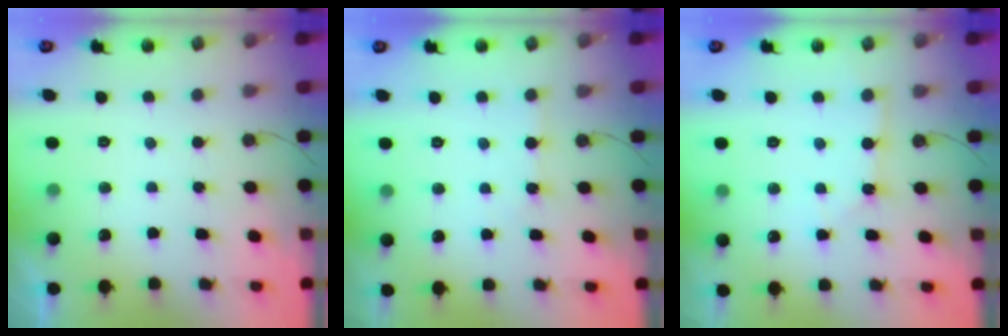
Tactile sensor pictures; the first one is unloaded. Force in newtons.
{"total": 2.1, "press": 2.0, "slide": 0.3}
{"total": 2.0, "press": 2.0, "slide": 0.3}